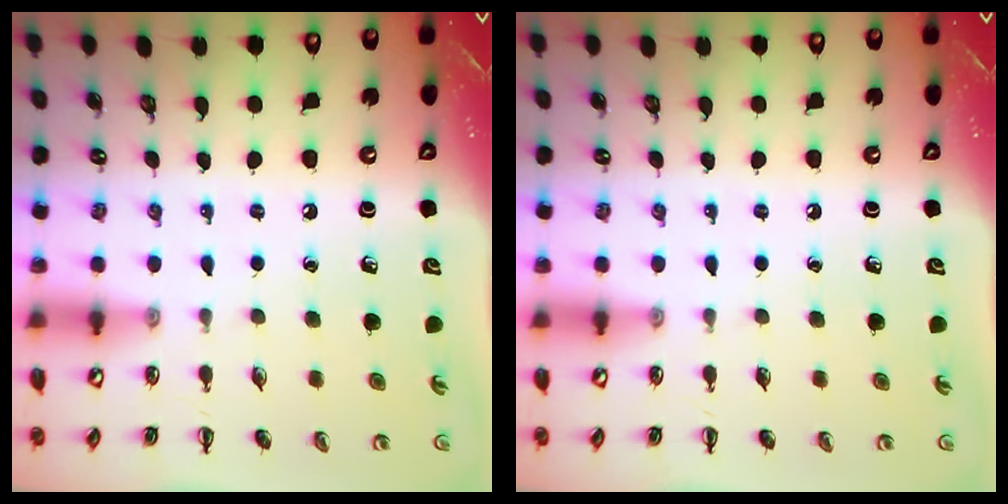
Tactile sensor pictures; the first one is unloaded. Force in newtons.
{"total": 0.0}